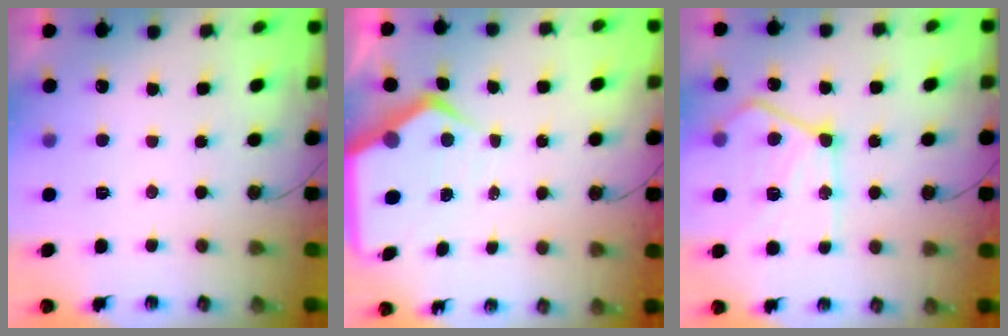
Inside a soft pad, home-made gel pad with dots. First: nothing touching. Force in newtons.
{"total": 7.4, "press": 7.3, "slide": 0.7}
{"total": 17.9, "press": 17.8, "slide": 1.9}